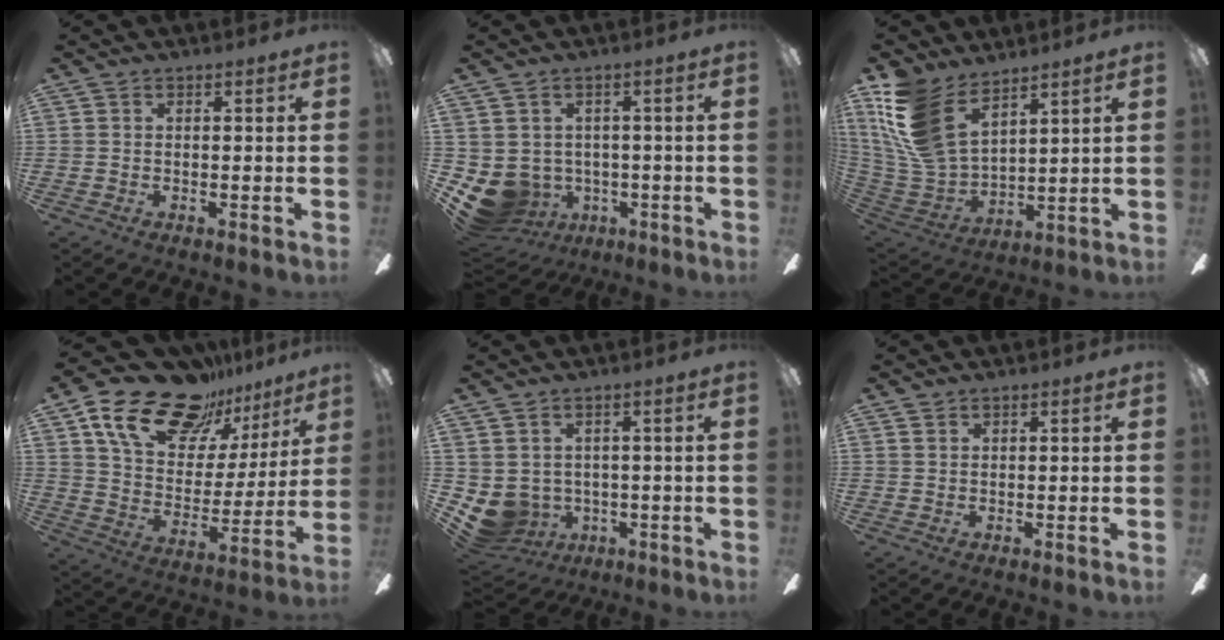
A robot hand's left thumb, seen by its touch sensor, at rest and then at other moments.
{"total": 7.8, "force": [-2.2, 7.1, 2.2], "torque": [-0.090, 0.003, -0.031]}
{"total": 17.9, "force": [10.6, 9.3, 10.9], "torque": [-0.273, -0.053, 0.198]}
{"total": 22.3, "force": [15.7, 11.7, 10.6], "torque": [-0.185, -0.092, 0.280]}
{"total": 5.9, "force": [-0.1, 5.7, 1.2], "torque": [-0.075, -0.014, 0.002]}
{"total": 1.1, "force": [0.8, 0.8, 0.2], "torque": [-0.006, 0.003, 0.014]}